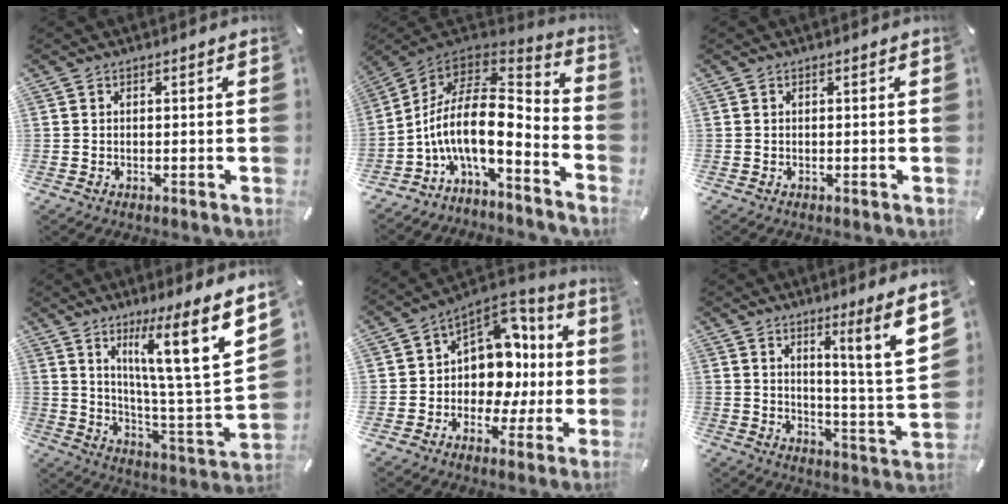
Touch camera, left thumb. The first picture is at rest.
{"total": 15.5, "force": [-3.7, 7.3, 13.2], "torque": [-0.276, -0.016, -0.071]}
{"total": 0.0}
{"total": 16.9, "force": [9.7, 1.5, 13.8], "torque": [-0.224, -0.076, 0.139]}
{"total": 13.1, "force": [0.8, 11.1, 7.0], "torque": [-0.089, -0.021, 0.026]}
{"total": 8.4, "force": [5.4, -0.7, 6.4], "torque": [-0.102, -0.039, 0.082]}